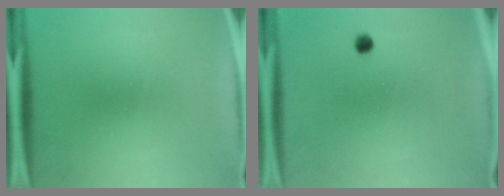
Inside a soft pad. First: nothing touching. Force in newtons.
{"total": 1.3}